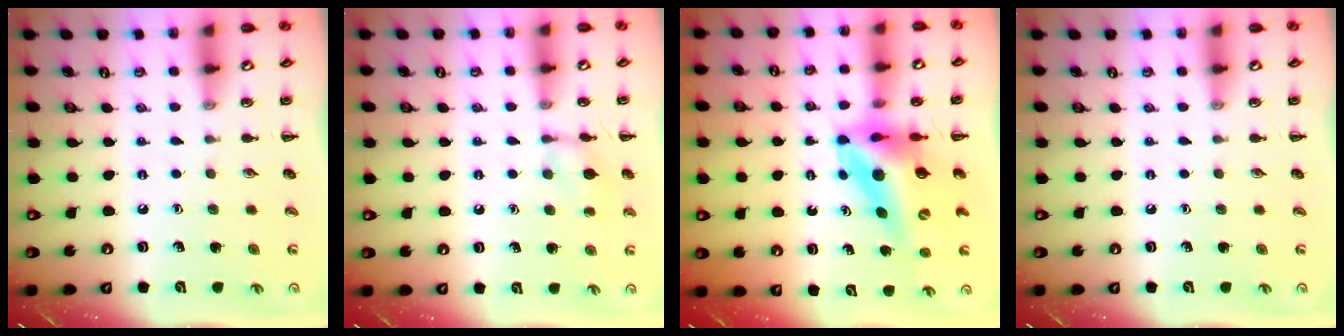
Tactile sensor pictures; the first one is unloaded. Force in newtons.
{"total": 8.3, "press": 8.2, "slide": 1.4}
{"total": 11.4, "press": 10.9, "slide": 3.6}
{"total": 0.0}